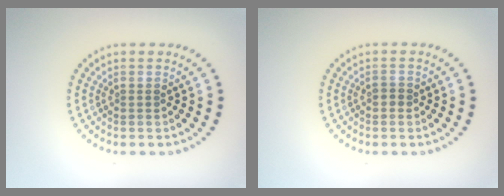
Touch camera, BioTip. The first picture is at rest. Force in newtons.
{"total": 0.8, "press": 0.7, "slide": 0.1}